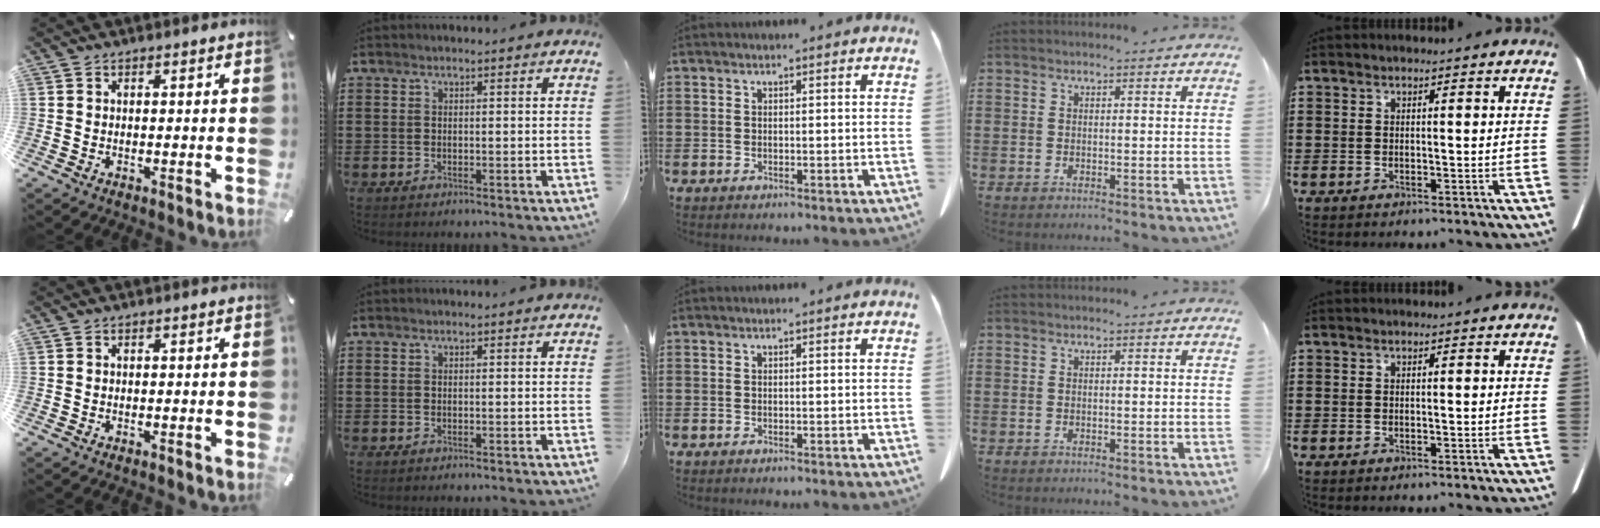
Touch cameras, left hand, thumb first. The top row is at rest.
{}